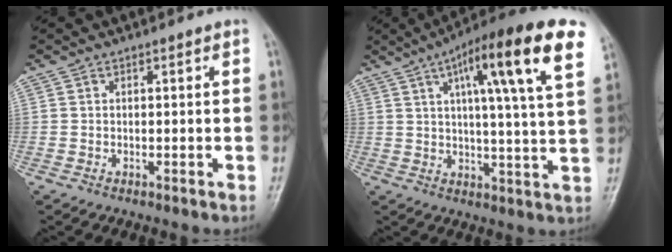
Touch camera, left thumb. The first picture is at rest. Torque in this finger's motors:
{"motor_torque": [0.59, 0.55, 1.86, -0.91, 0.18]}